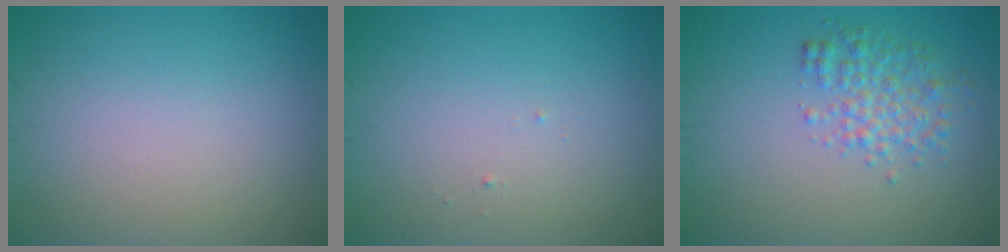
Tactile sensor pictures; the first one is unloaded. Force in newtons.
{"total": 0.0}
{"total": 3.0, "press": 3.0, "slide": 0.1}